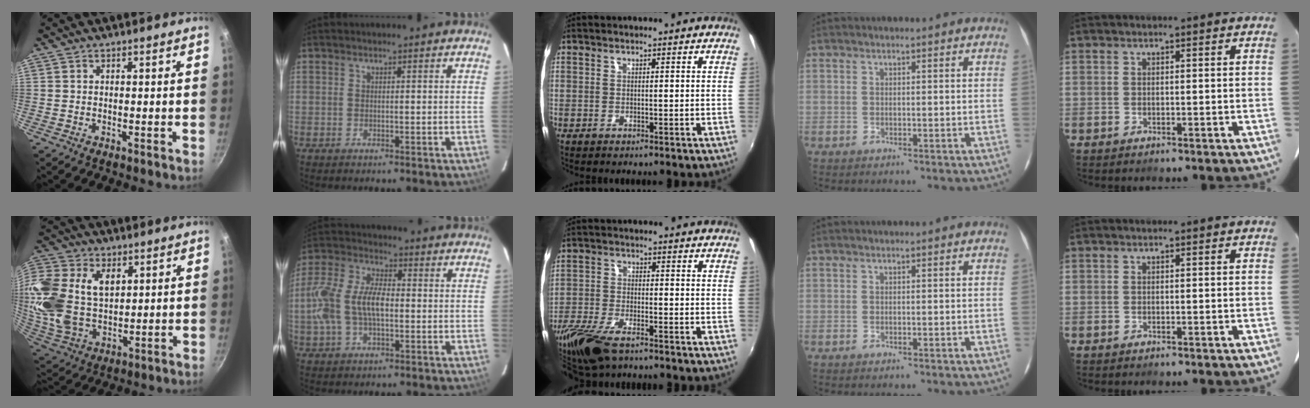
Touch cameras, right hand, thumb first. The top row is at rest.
{"thumb": {"total": 21.2, "force": [5.1, 14.5, 14.6], "torque": [-0.320, -0.008, 0.102]}, "index": {"total": 11.9, "force": [-1.2, 6.2, 10.1], "torque": [-0.217, 0.014, -0.023]}, "middle": {"total": 11.1, "force": [-8.1, 3.8, 6.7], "torque": [-0.164, -0.031, -0.159]}}